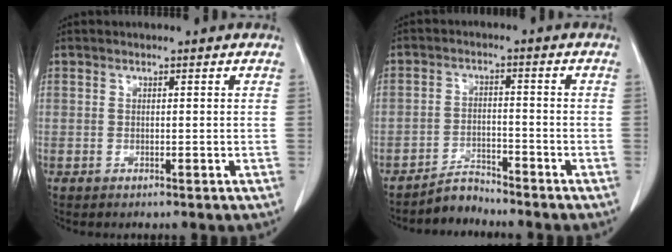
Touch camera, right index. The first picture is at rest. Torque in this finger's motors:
{"motor_torque": [-0.12, -0.09, -0.19, -0.09]}